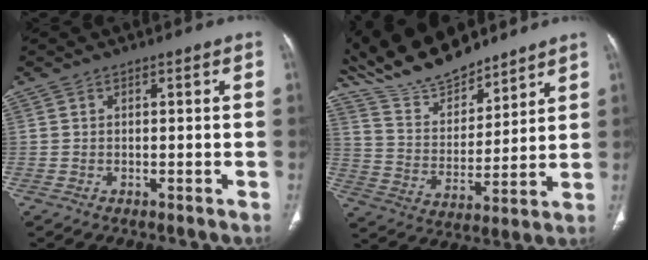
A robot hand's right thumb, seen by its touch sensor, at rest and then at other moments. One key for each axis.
{"total": 16.7, "fx": 14.8, "fy": 5.1, "fz": 5.9, "tx": -0.077, "ty": -0.070, "tz": 0.276}